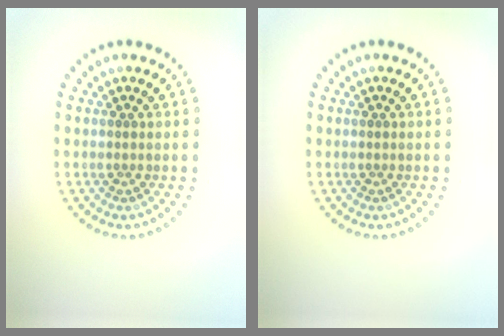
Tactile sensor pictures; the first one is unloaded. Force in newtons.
{"total": 0.0}